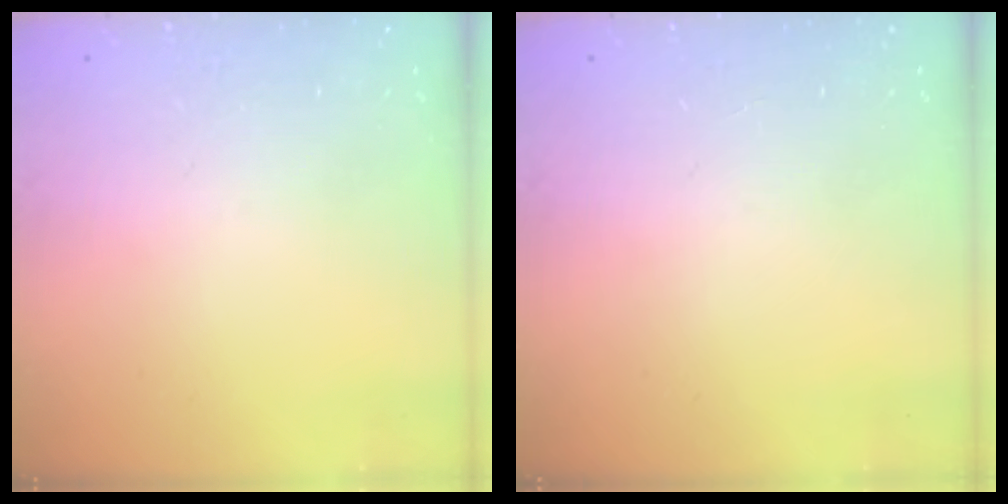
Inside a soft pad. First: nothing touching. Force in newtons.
{"total": 0.0}